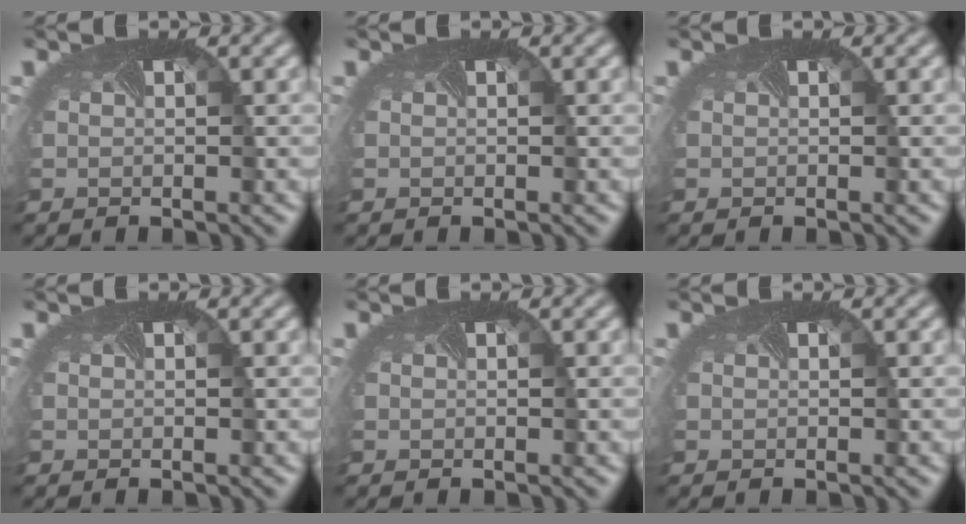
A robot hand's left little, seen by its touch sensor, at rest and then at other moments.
{"total": 0.0}
{"total": 0.0}
{"total": 0.0}
{"total": 0.0}
{"total": 0.0}